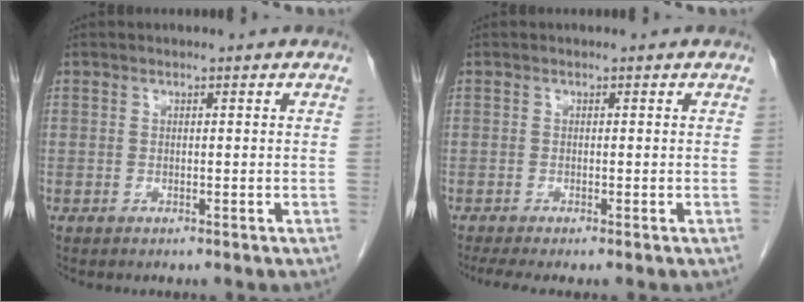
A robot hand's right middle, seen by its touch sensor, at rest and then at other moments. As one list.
[{"total": 2.6, "force": [-2.0, 0.1, 1.8], "torque": [-0.032, -0.009, -0.035]}]